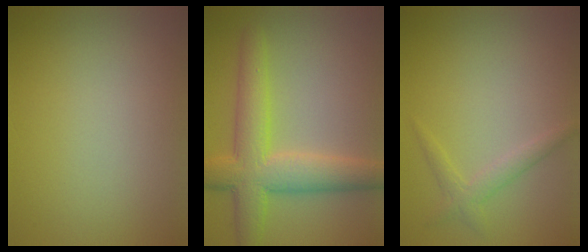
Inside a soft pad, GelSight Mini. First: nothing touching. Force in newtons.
{"total": 6.7, "press": 6.7, "slide": 0.1}
{"total": 1.6, "press": 1.6, "slide": 0.1}